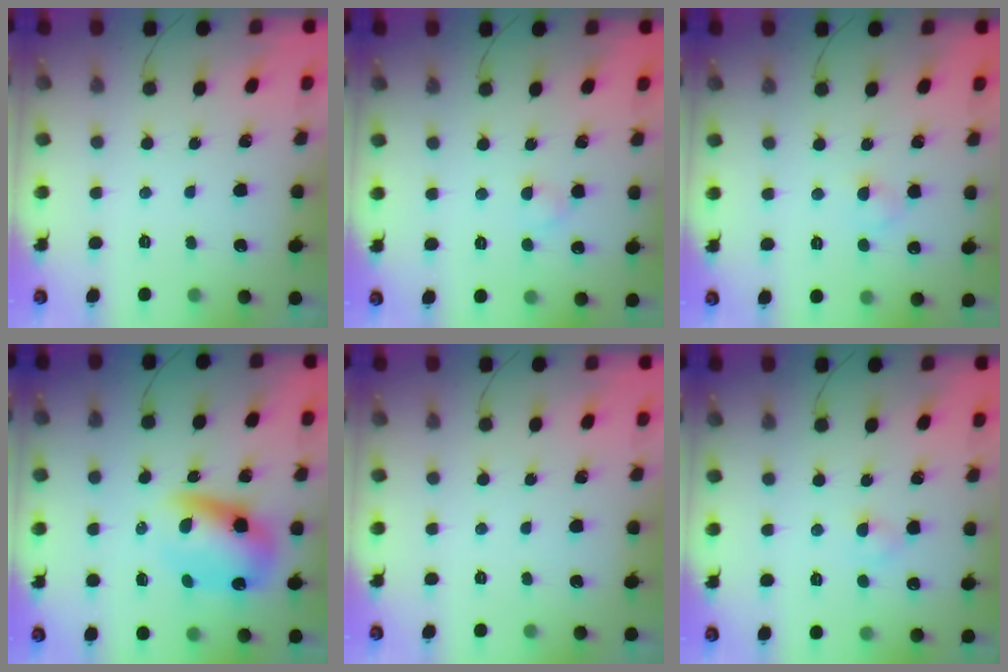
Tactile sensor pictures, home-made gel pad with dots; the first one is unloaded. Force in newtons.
{"total": 2.2, "press": 1.9, "slide": 1.1}
{"total": 2.5, "press": 2.3, "slide": 1.0}
{"total": 8.5, "press": 8.4, "slide": 1.6}
{"total": 0.0}
{"total": 2.6, "press": 2.3, "slide": 1.2}